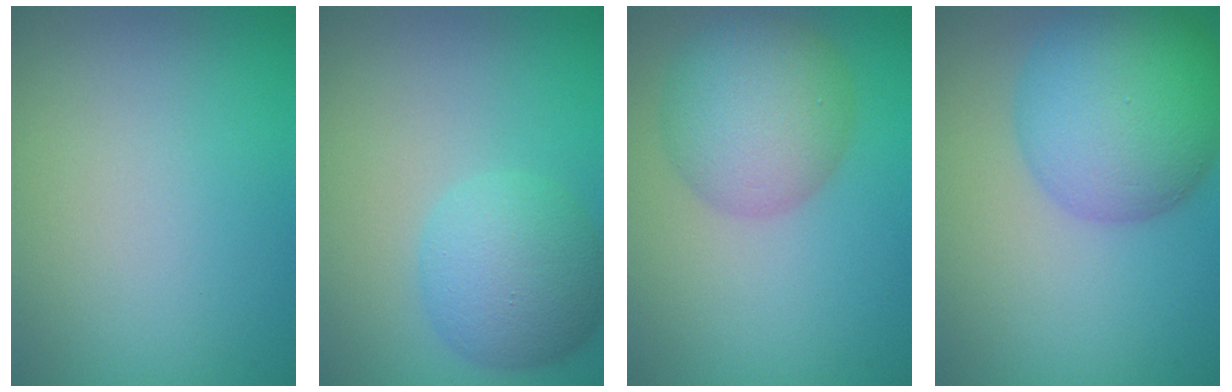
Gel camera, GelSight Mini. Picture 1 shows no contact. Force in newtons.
{"total": 5.2, "press": 5.2, "slide": 0.2}
{"total": 6.1, "press": 6.1, "slide": 0.3}
{"total": 8.7, "press": 8.7, "slide": 0.4}